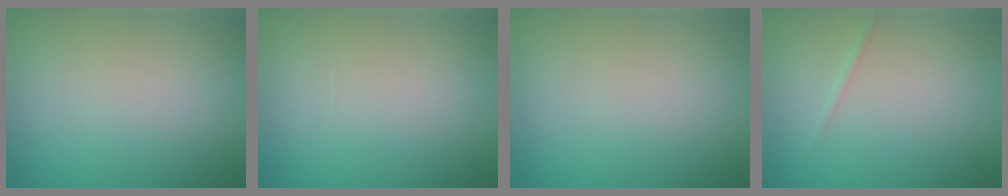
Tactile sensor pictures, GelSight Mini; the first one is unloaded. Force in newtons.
{"total": 0.0}
{"total": 0.0}
{"total": 0.5, "press": 0.5, "slide": 0.0}